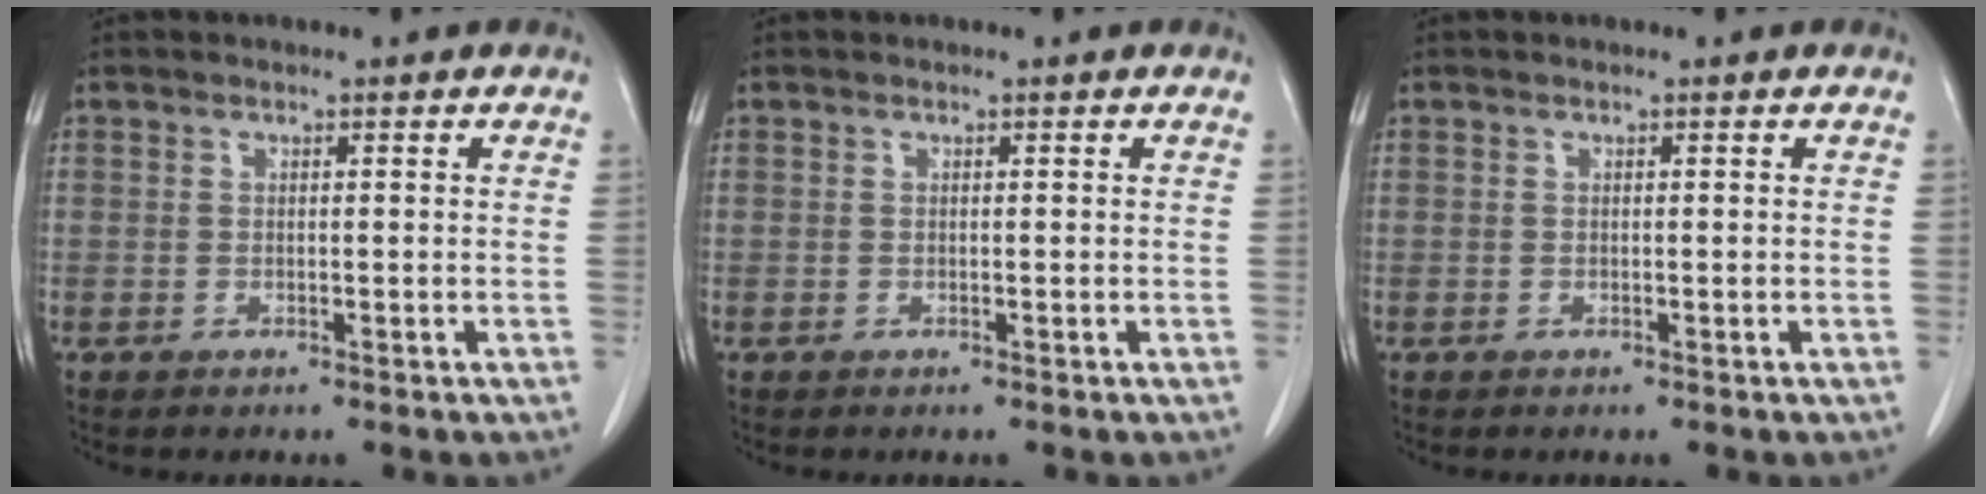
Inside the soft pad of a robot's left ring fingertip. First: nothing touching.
{"total": 0.0}
{"total": 0.0}